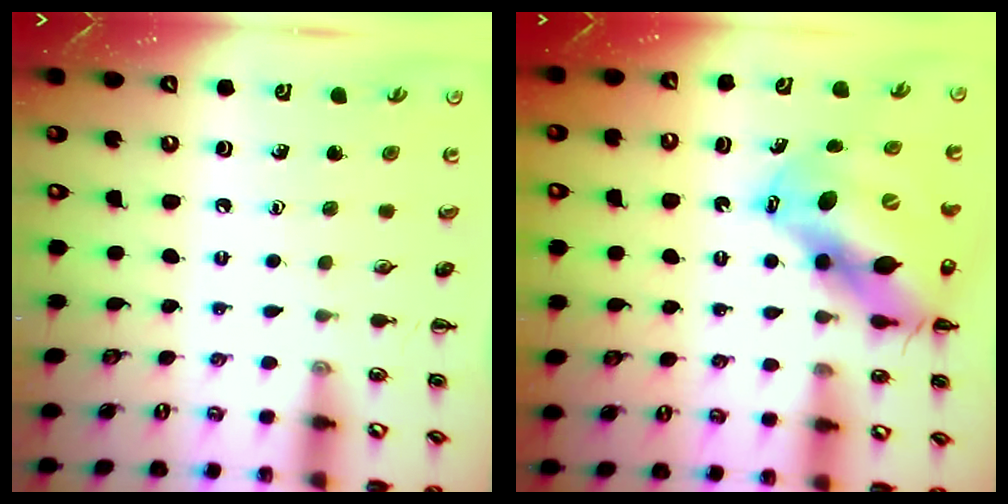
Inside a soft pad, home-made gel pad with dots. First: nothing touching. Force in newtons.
{"total": 15.0, "press": 14.4, "slide": 4.2}